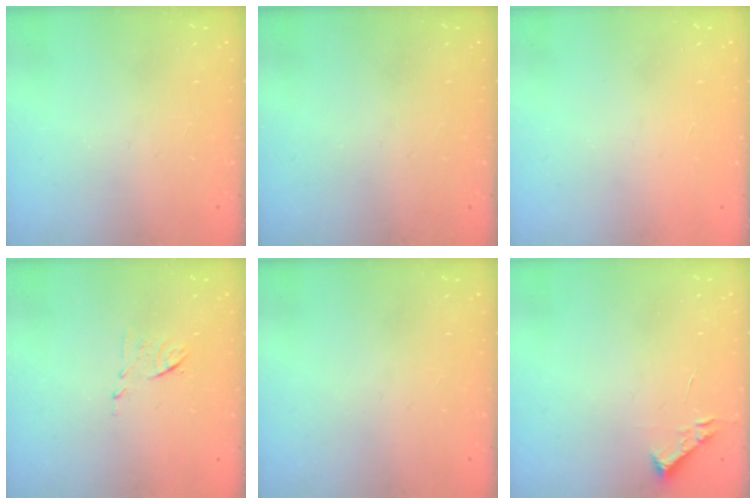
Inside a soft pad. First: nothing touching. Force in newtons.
{"total": 0.0}
{"total": 1.6, "press": 1.5, "slide": 0.1}
{"total": 6.2, "press": 6.2, "slide": 0.7}
{"total": 0.0}
{"total": 2.7, "press": 2.7, "slide": 0.4}